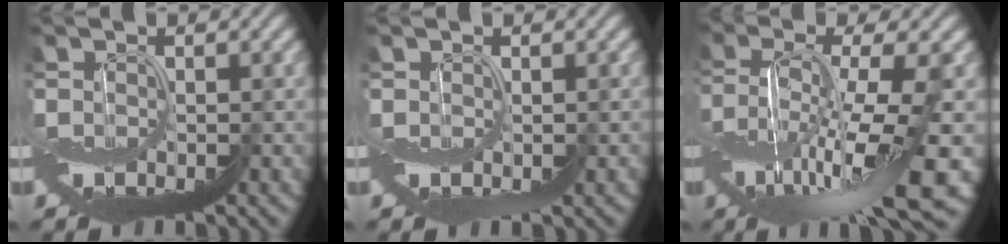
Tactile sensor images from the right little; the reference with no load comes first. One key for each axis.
{"total": 0.8, "fx": -0.2, "fy": 0.5, "fz": 0.5, "tx": -0.004, "ty": -0.003, "tz": 0.000}
{"total": 11.2, "fx": -2.3, "fy": 3.5, "fz": 10.4, "tx": -0.199, "ty": 0.002, "tz": -0.035}